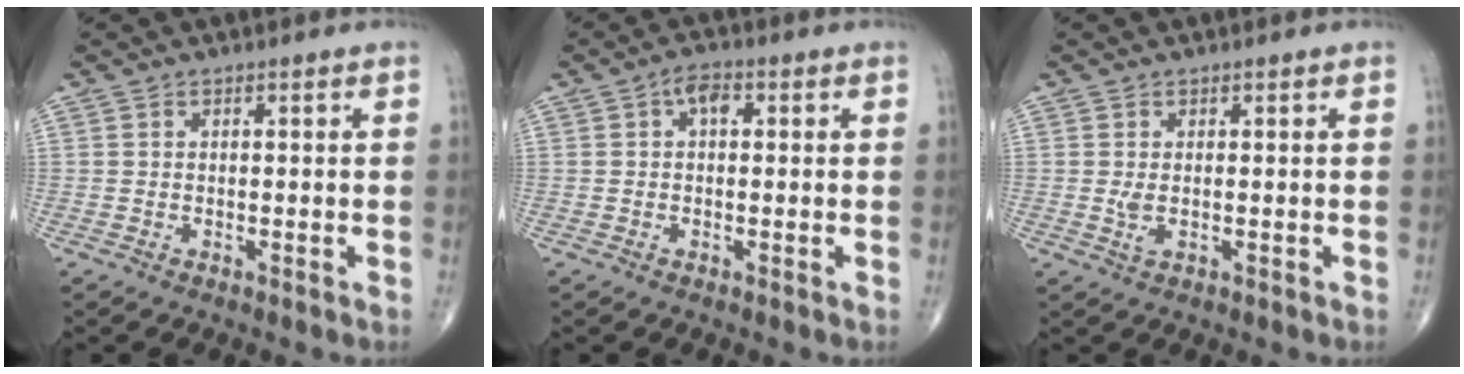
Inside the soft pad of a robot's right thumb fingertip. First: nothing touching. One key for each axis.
{"total": 3.2, "fx": 0.8, "fy": 1.9, "fz": 2.5, "tx": -0.032, "ty": 0.009, "tz": 0.007}
{"total": 1.6, "fx": 0.1, "fy": 0.7, "fz": 1.5, "tx": -0.033, "ty": -0.005, "tz": 0.007}